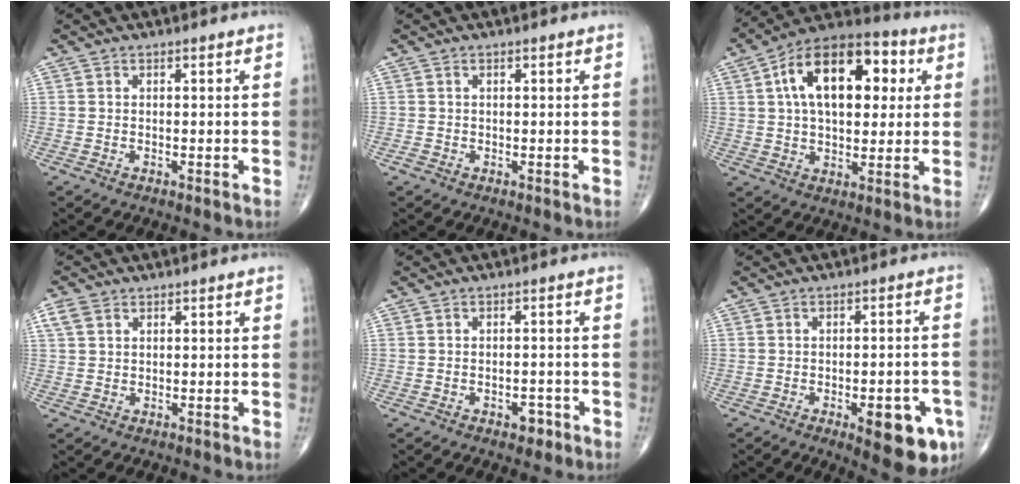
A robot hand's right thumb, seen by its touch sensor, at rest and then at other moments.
{"total": 0.6, "force": [-0.4, 0.4, 0.2], "torque": [-0.005, 0.000, -0.008]}
{"total": 19.6, "force": [5.0, 11.0, 15.5], "torque": [-0.216, 0.019, 0.069]}
{"total": 2.6, "force": [1.2, 1.9, 1.3], "torque": [-0.030, 0.009, 0.028]}
{"total": 2.6, "force": [-1.5, 1.5, 1.5], "torque": [-0.013, 0.011, -0.016]}
{"total": 10.2, "force": [-4.5, 3.5, 8.4], "torque": [-0.087, 0.014, -0.051]}